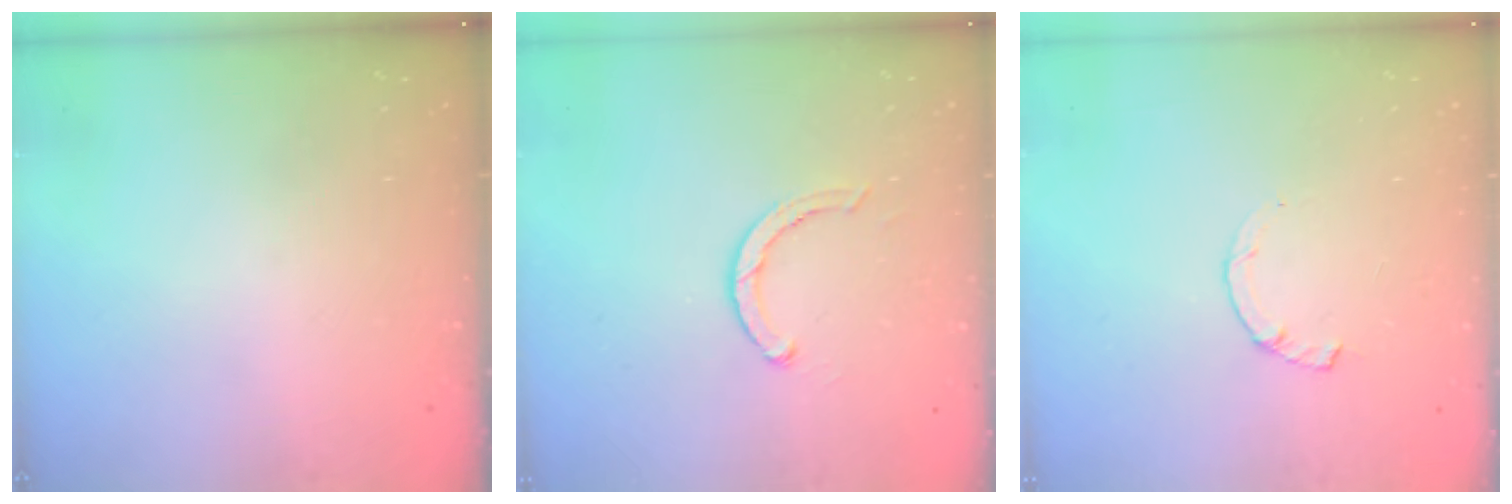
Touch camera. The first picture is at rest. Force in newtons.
{"total": 3.5, "press": 3.4, "slide": 0.6}
{"total": 1.0, "press": 0.9, "slide": 0.2}